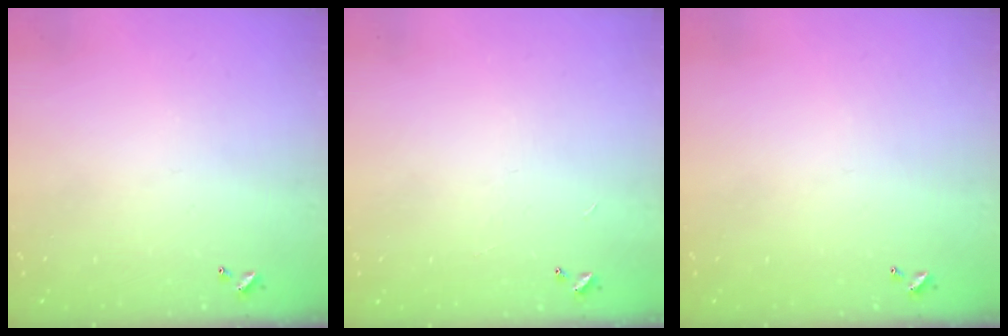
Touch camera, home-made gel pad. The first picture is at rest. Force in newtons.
{"total": 2.2, "press": 2.2, "slide": 0.3}
{"total": 0.0}